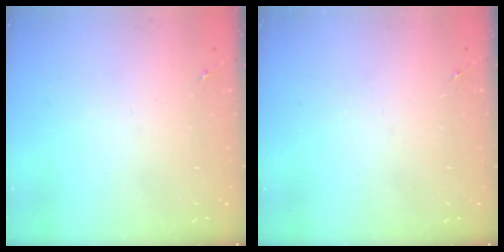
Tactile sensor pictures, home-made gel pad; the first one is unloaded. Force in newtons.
{"total": 0.0}